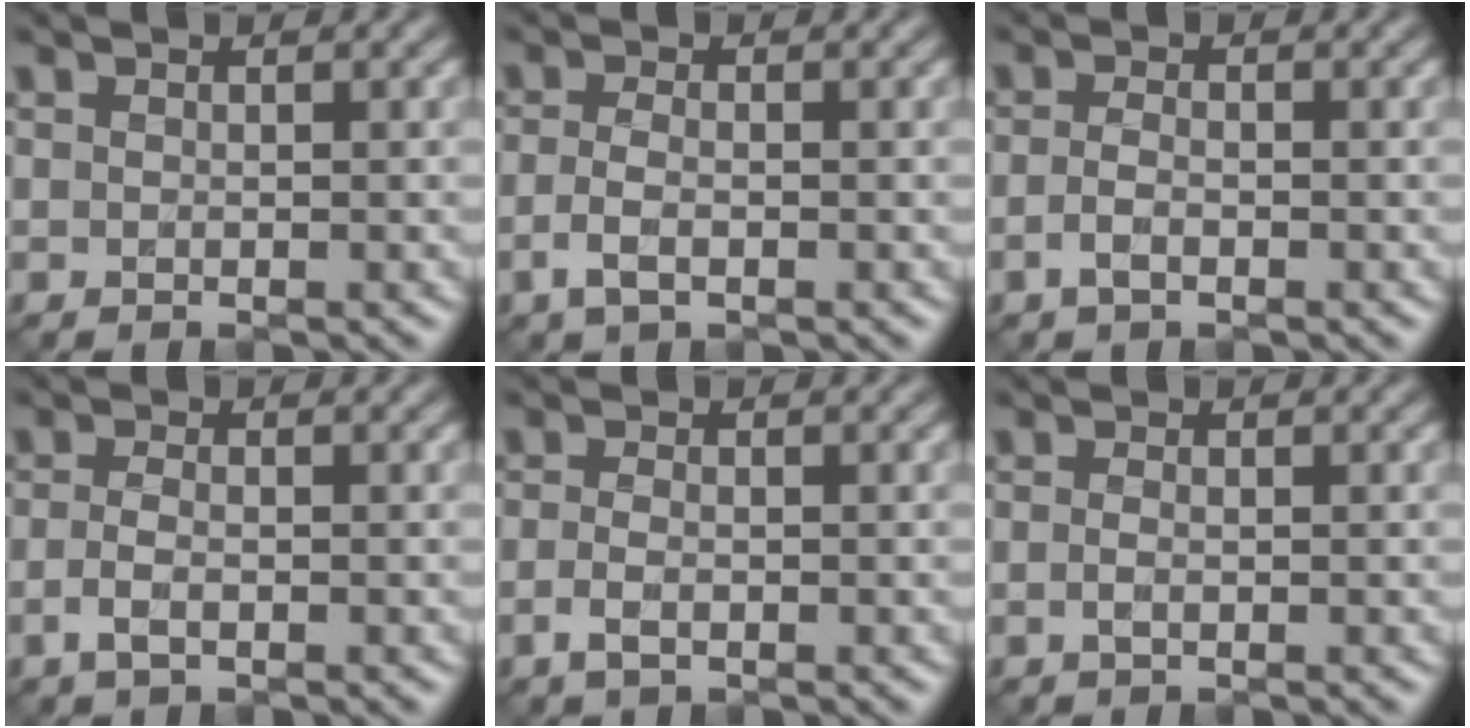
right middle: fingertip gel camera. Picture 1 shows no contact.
{"total": 2.3, "force": [-0.8, 1.0, 1.9], "torque": [-0.043, -0.004, -0.019]}
{"total": 1.6, "force": [-0.7, 0.7, 1.3], "torque": [-0.029, -0.002, -0.016]}
{"total": 1.9, "force": [-0.7, 0.8, 1.6], "torque": [-0.036, -0.004, -0.017]}
{"total": 1.7, "force": [-0.6, 0.8, 1.4], "torque": [-0.033, -0.005, -0.015]}
{"total": 1.0, "force": [-0.2, 0.4, 0.8], "torque": [-0.020, -0.003, -0.006]}